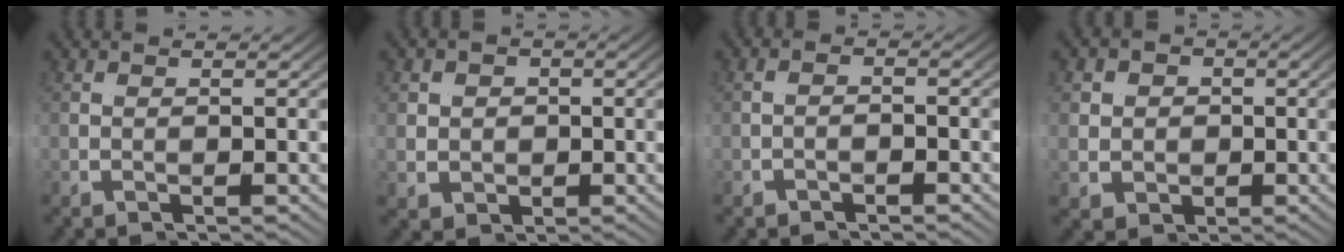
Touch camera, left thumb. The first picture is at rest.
{"total": 3.7, "force": [0.7, 3.2, 1.7], "torque": [-0.027, -0.006, 0.015]}
{"total": 1.7, "force": [-1.1, -0.6, -1.1], "torque": [0.001, -0.001, -0.020]}
{"total": 6.0, "force": [1.2, 5.0, 3.1], "torque": [-0.053, -0.007, 0.018]}